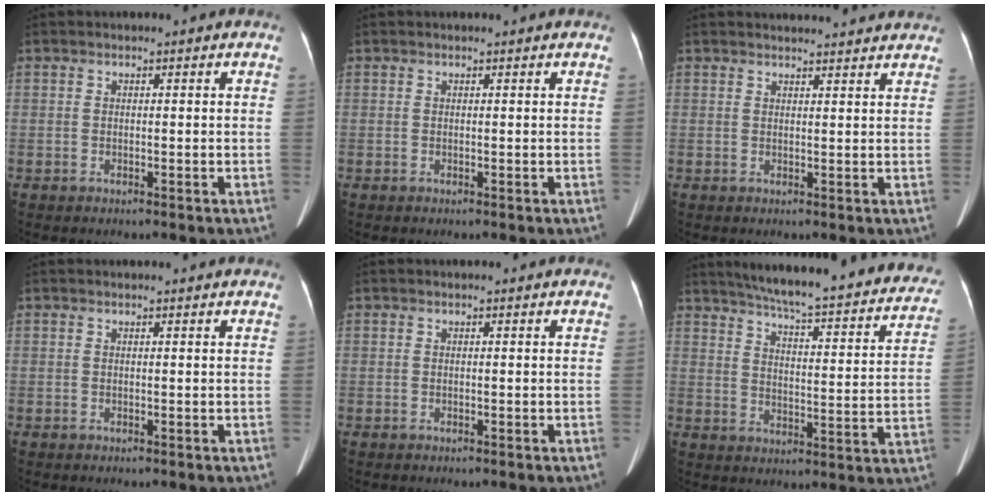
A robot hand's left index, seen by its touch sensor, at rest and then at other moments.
{"total": 0.7, "force": [0.7, 0.0, 0.2], "torque": [-0.006, 0.004, 0.009]}
{"total": 8.6, "force": [8.3, 0.9, 2.0], "torque": [-0.020, 0.016, 0.085]}
{"total": 1.3, "force": [1.2, -0.1, 0.3], "torque": [-0.012, 0.008, 0.014]}
{"total": 0.0}
{"total": 28.8, "force": [25.1, 4.3, 13.4], "torque": [-0.198, -0.046, 0.306]}